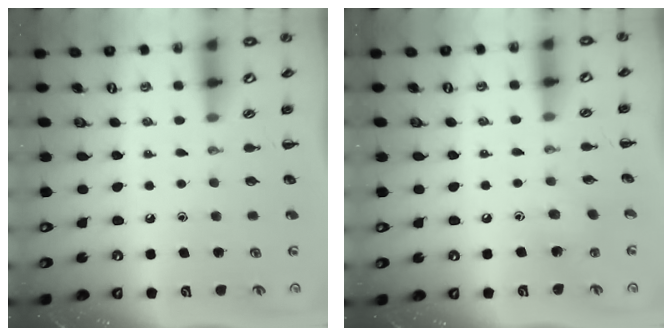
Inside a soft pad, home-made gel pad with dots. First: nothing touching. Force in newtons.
{"total": 4.2, "press": 4.0, "slide": 1.1}